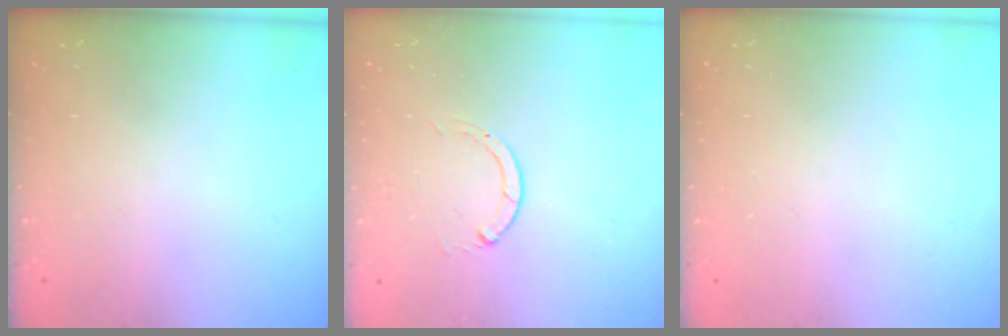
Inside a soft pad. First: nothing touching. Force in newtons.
{"total": 0.0}
{"total": 0.0}